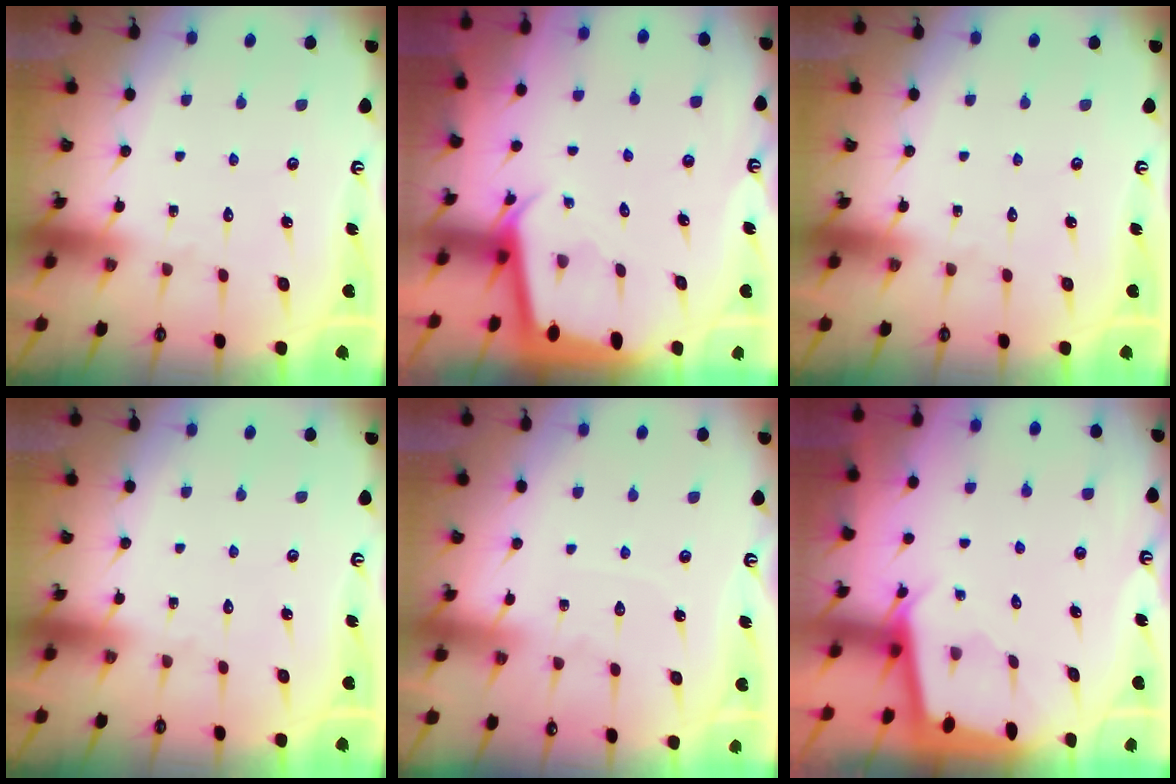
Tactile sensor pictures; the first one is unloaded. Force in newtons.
{"total": 2.4, "press": 2.4, "slide": 0.1}
{"total": 0.0}
{"total": 0.0}
{"total": 3.0, "press": 2.9, "slide": 0.4}
{"total": 1.7, "press": 1.7, "slide": 0.1}